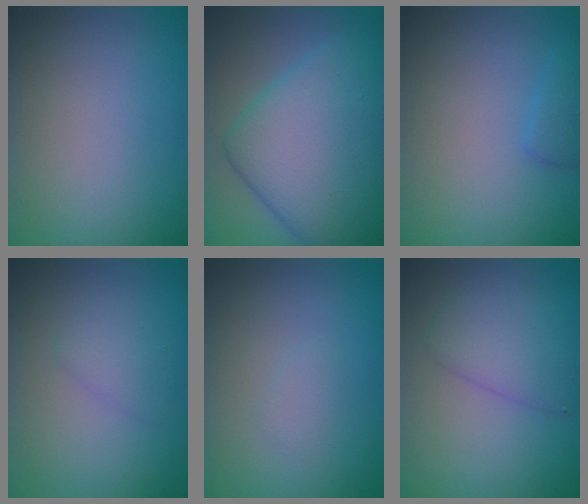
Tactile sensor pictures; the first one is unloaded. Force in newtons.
{"total": 11.2, "press": 11.2, "slide": 0.2}
{"total": 1.4, "press": 1.4, "slide": 0.2}
{"total": 1.4, "press": 1.4, "slide": 0.0}
{"total": 0.7, "press": 0.7, "slide": 0.1}
{"total": 3.0, "press": 3.0, "slide": 0.1}